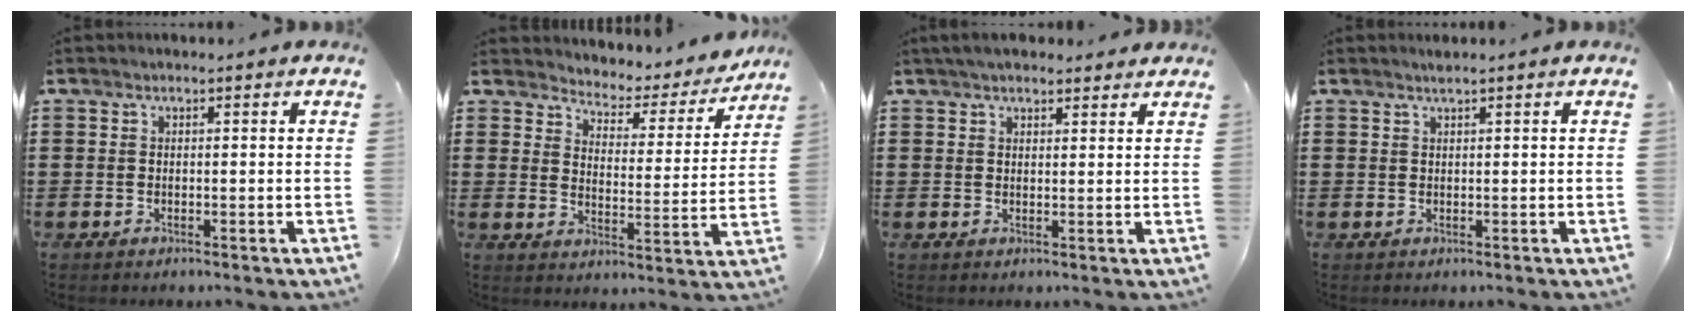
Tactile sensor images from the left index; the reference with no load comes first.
{"total": 3.4, "force": [3.3, 1.0, 0.2], "torque": [-0.021, -0.032, 0.047]}
{"total": 3.2, "force": [2.9, 1.0, 0.9], "torque": [-0.025, 0.001, 0.055]}
{"total": 0.9, "force": [0.7, -0.1, 0.5], "torque": [-0.009, -0.002, 0.013]}